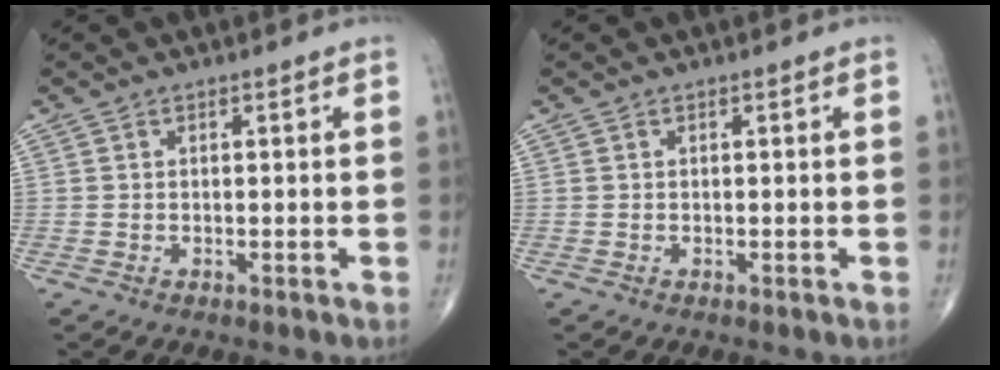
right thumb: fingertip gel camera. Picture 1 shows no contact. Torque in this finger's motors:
{"motor_torque": [0.03, 0.03, 0.09, 0.09, 0.00]}